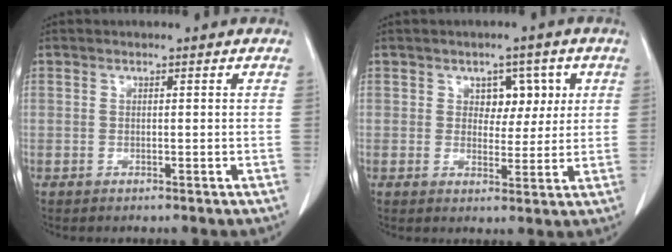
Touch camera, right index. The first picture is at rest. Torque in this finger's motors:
{"motor_torque": [0.06, 0.05, 0.00, 0.02]}